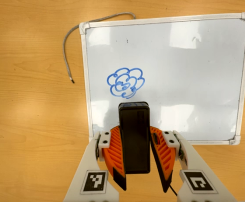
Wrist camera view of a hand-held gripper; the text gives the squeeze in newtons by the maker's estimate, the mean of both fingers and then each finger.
{"total": 7.5, "left": 7.3, "right": 7.6}